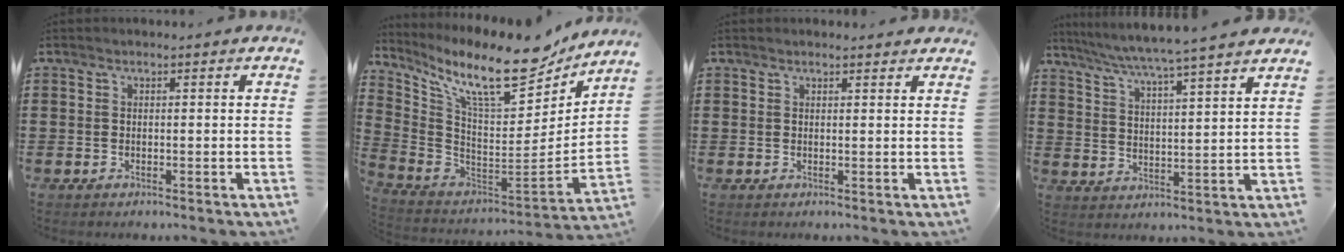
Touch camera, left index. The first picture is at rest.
{"total": 13.8, "force": [10.0, 3.0, 8.9], "torque": [-0.193, -0.069, 0.168]}
{"total": 1.1, "force": [1.1, 0.1, 0.3], "torque": [-0.009, 0.001, 0.020]}
{"total": 5.3, "force": [4.8, -0.9, 2.1], "torque": [-0.061, -0.037, 0.077]}